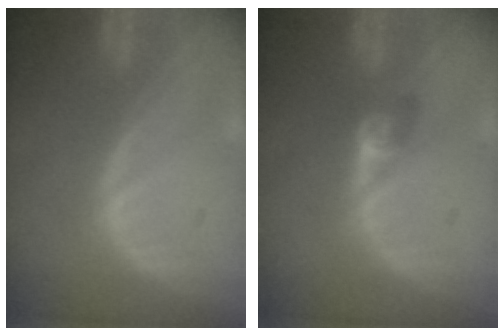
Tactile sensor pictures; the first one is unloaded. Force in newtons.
{"total": 2.9, "press": 2.4, "slide": 1.5}